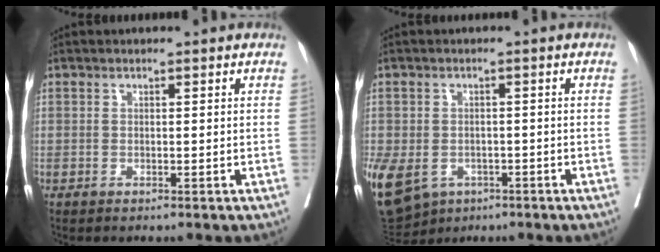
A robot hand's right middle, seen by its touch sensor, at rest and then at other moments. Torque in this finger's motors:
{"motor_torque": [0.19, -0.17, 0.94, 0.21]}